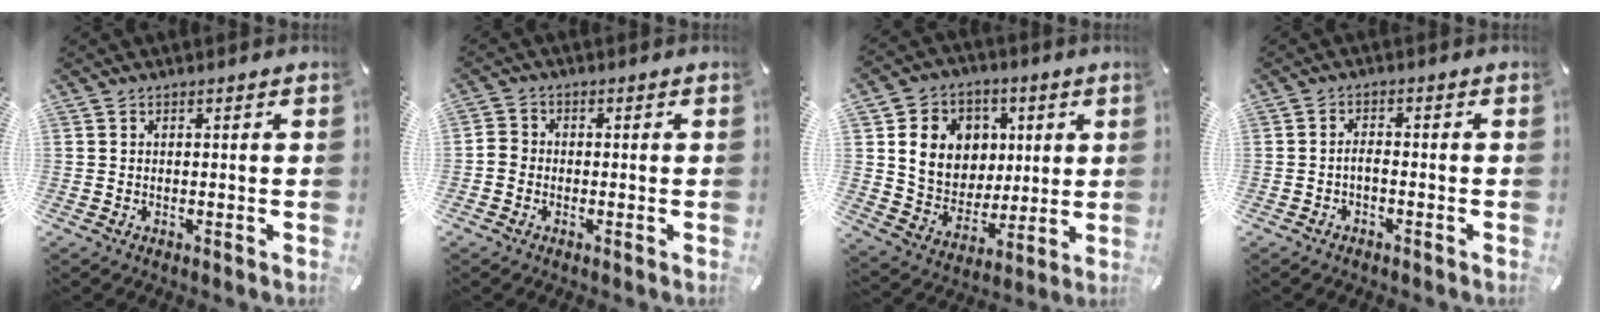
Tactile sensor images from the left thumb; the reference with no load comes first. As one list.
[{"total": 2.4, "force": [-1.1, 2.0, 0.8], "torque": [-0.012, 0.009, -0.022]}, {"total": 13.2, "force": [3.4, 12.0, 4.4], "torque": [-0.071, -0.012, 0.076]}, {"total": 2.2, "force": [-1.2, 1.0, 1.5], "torque": [-0.036, 0.004, -0.026]}]